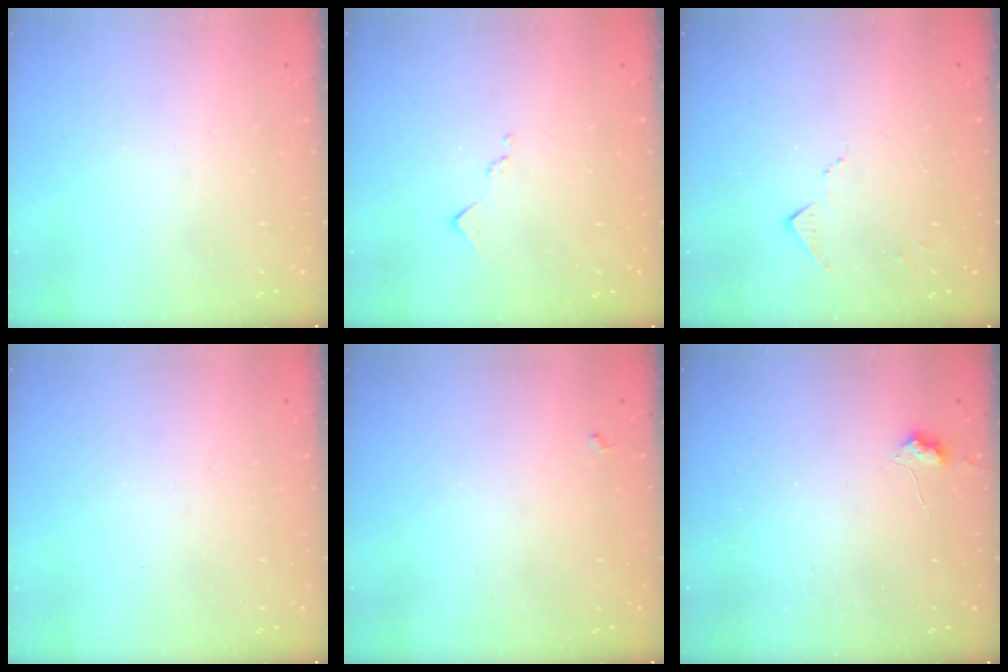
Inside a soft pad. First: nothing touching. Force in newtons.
{"total": 6.6, "press": 6.6, "slide": 0.7}
{"total": 6.4, "press": 6.3, "slide": 0.8}
{"total": 0.0}
{"total": 3.6, "press": 3.5, "slide": 0.4}
{"total": 4.3, "press": 4.3, "slide": 0.7}